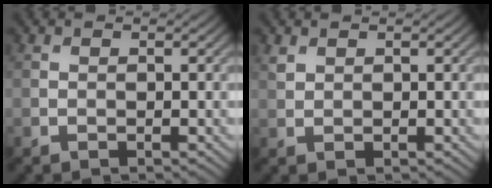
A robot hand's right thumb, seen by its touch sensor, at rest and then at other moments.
{"total": 1.0, "force": [0.8, 0.5, 0.4], "torque": [-0.013, -0.001, 0.020]}